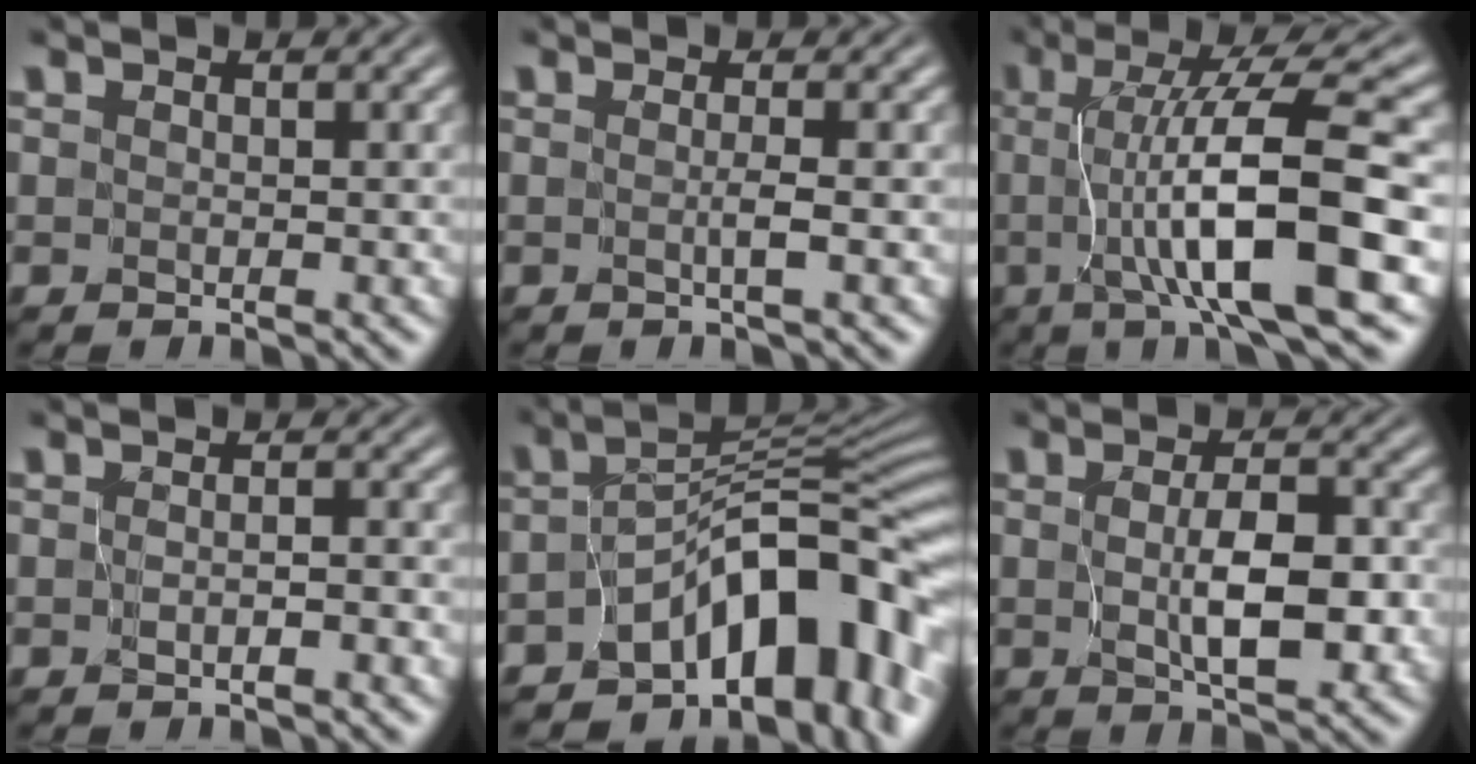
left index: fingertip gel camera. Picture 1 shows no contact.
{"total": 1.0, "force": [-0.2, -0.3, 0.9], "torque": [-0.017, -0.004, -0.004]}
{"total": 10.7, "force": [-0.9, 2.0, 10.4], "torque": [-0.141, 0.006, -0.018]}
{"total": 0.8, "force": [-0.6, -0.1, 0.6], "torque": [-0.008, -0.001, -0.009]}
{"total": 11.9, "force": [-6.2, 5.6, 8.6], "torque": [-0.101, 0.000, -0.099]}
{"total": 4.9, "force": [-0.4, 2.1, 4.4], "torque": [-0.081, -0.007, -0.001]}